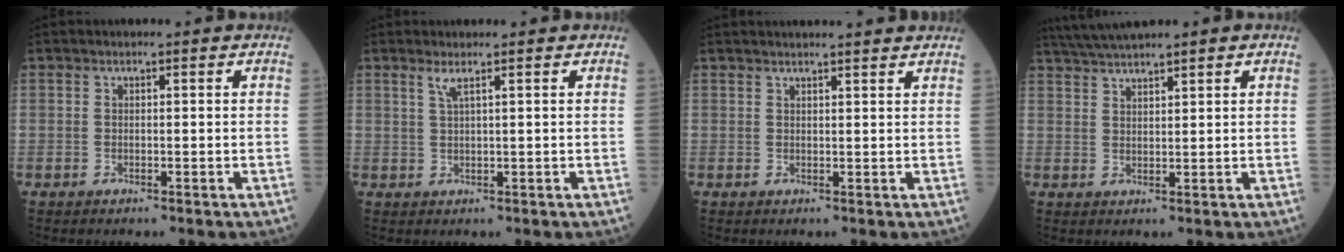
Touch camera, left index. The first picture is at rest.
{"total": 1.5, "force": [0.9, -0.2, 1.2], "torque": [-0.032, -0.004, 0.019]}
{"total": 7.5, "force": [7.2, -0.1, 2.4], "torque": [-0.028, 0.026, 0.072]}
{"total": 5.5, "force": [4.7, 0.1, 2.7], "torque": [-0.062, 0.032, 0.092]}